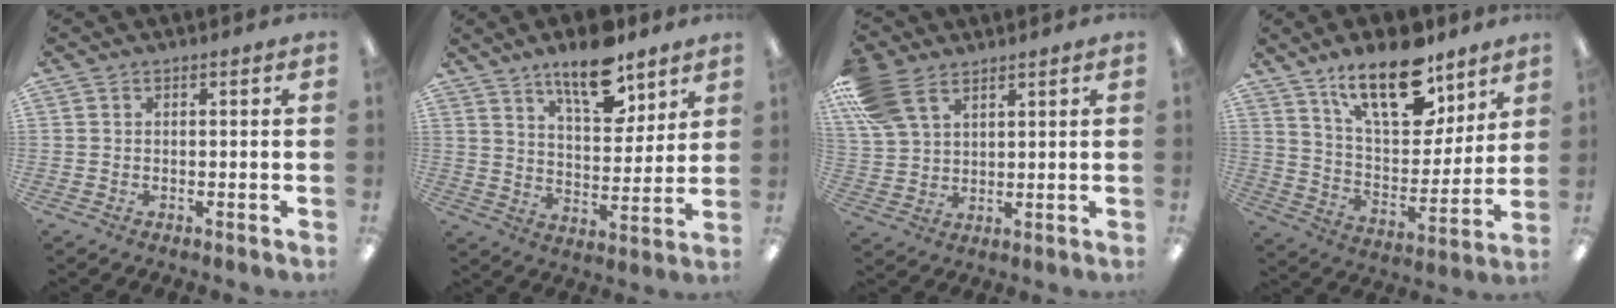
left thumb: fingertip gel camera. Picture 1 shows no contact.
{"total": 13.4, "force": [9.7, 5.5, 7.4], "torque": [-0.105, -0.056, 0.167]}
{"total": 11.3, "force": [6.8, 6.6, 6.1], "torque": [-0.148, -0.011, 0.133]}
{"total": 17.7, "force": [11.7, 7.8, 10.8], "torque": [-0.169, -0.059, 0.200]}